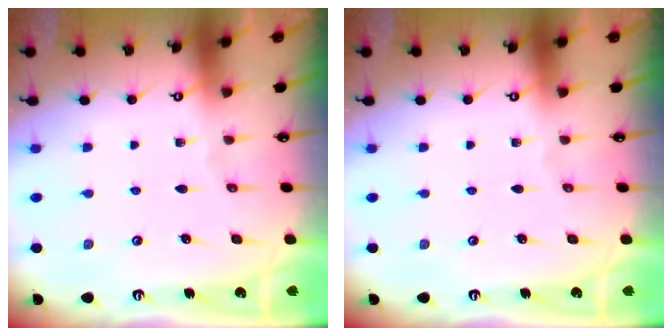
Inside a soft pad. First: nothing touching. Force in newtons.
{"total": 0.0}